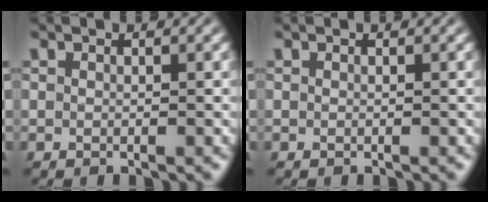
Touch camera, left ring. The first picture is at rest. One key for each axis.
{"total": 0.0}